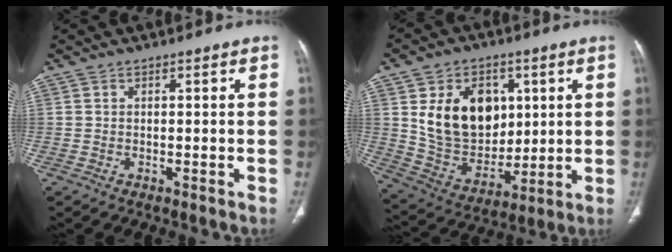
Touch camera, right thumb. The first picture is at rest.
{"total": 17.2, "force": [4.5, 12.8, 10.6], "torque": [-0.128, -0.020, 0.100]}